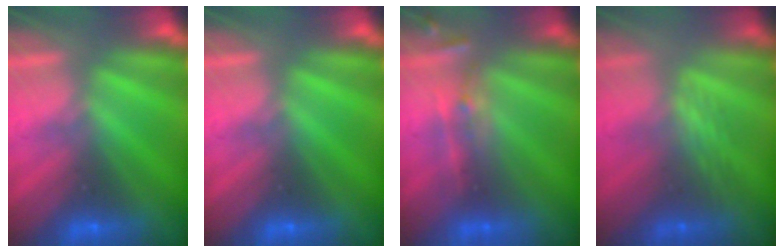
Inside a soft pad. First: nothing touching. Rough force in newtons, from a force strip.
{"total": 0.0}
{"total": 2.5}
{"total": 2.4}